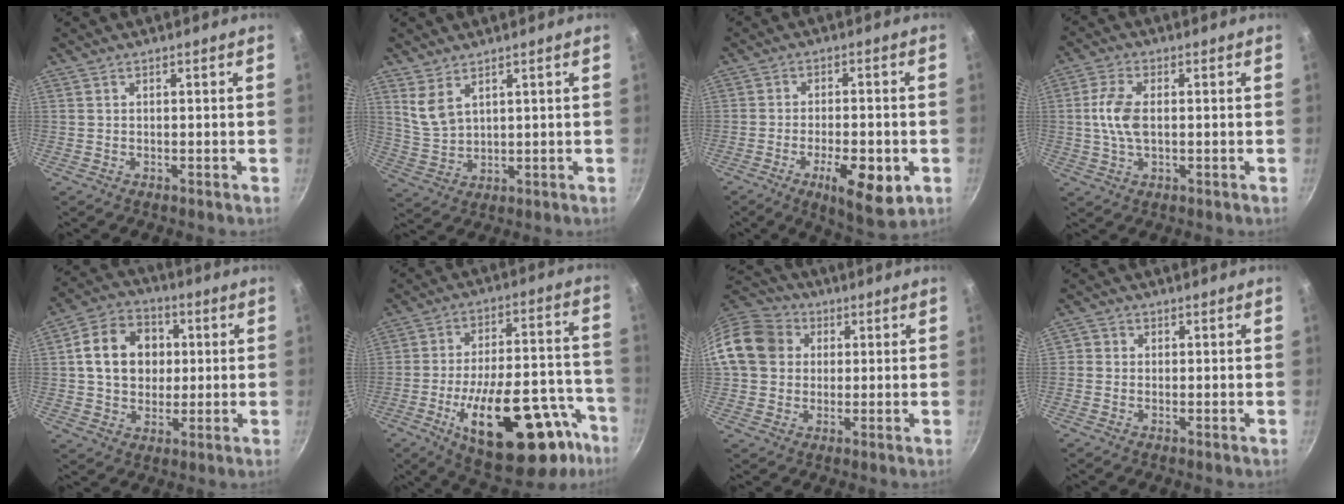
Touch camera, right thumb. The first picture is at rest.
{"total": 5.6, "force": [3.4, 2.9, 3.4], "torque": [-0.062, -0.023, 0.080]}
{"total": 11.5, "force": [-4.2, 4.1, 9.9], "torque": [-0.138, 0.007, -0.057]}
{"total": 7.1, "force": [0.3, 3.9, 5.9], "torque": [-0.121, 0.008, 0.003]}
{"total": 13.8, "force": [2.1, 11.1, 7.9], "torque": [-0.110, 0.015, 0.027]}
{"total": 28.3, "force": [-13.3, 12.6, 21.6], "torque": [-0.268, 0.062, -0.185]}
{"total": 14.3, "force": [2.8, 12.1, 7.0], "torque": [-0.114, 0.026, 0.037]}
{"total": 1.9, "force": [-0.2, 1.8, 0.6], "torque": [0.001, 0.002, -0.009]}